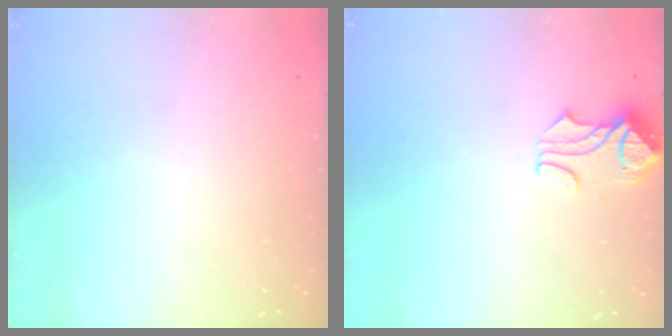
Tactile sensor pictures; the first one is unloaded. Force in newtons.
{"total": 1.0, "press": 0.2, "slide": 1.0}